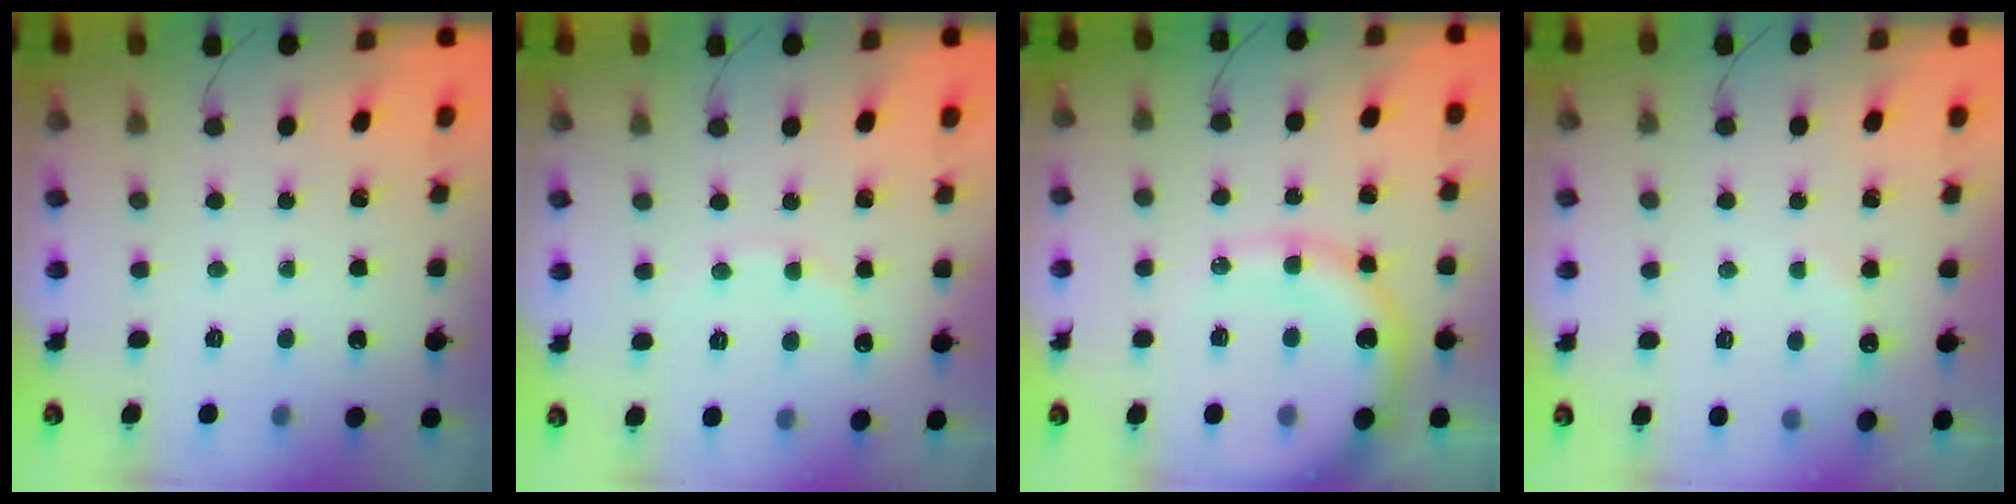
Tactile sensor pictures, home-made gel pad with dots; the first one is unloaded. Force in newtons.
{"total": 8.1, "press": 7.9, "slide": 1.6}
{"total": 15.3, "press": 15.0, "slide": 3.0}
{"total": 3.9, "press": 3.7, "slide": 1.2}